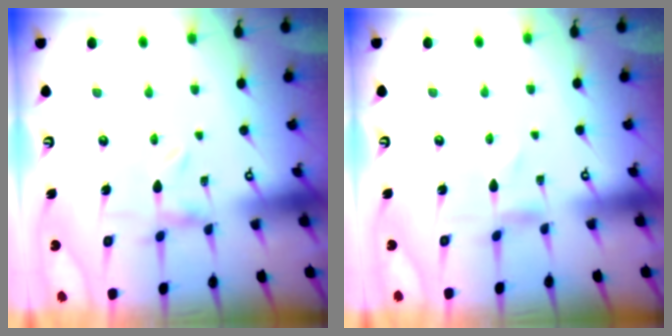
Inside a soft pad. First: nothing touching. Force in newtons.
{"total": 0.0}